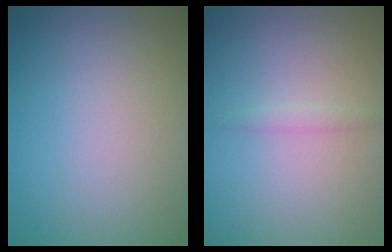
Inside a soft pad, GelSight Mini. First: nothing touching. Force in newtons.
{"total": 0.9, "press": 0.9, "slide": 0.0}